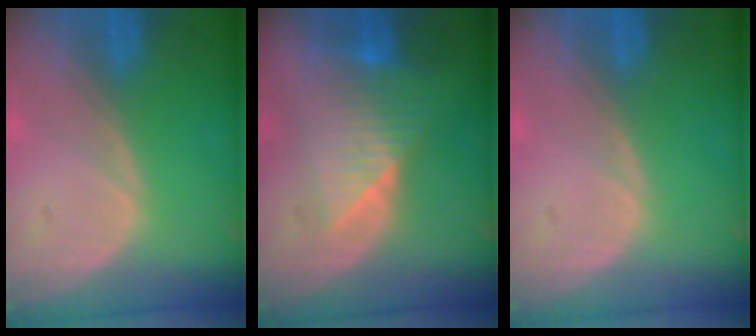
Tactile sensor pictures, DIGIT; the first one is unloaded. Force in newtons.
{"total": 7.5, "press": 7.3, "slide": 2.0}
{"total": 0.0}